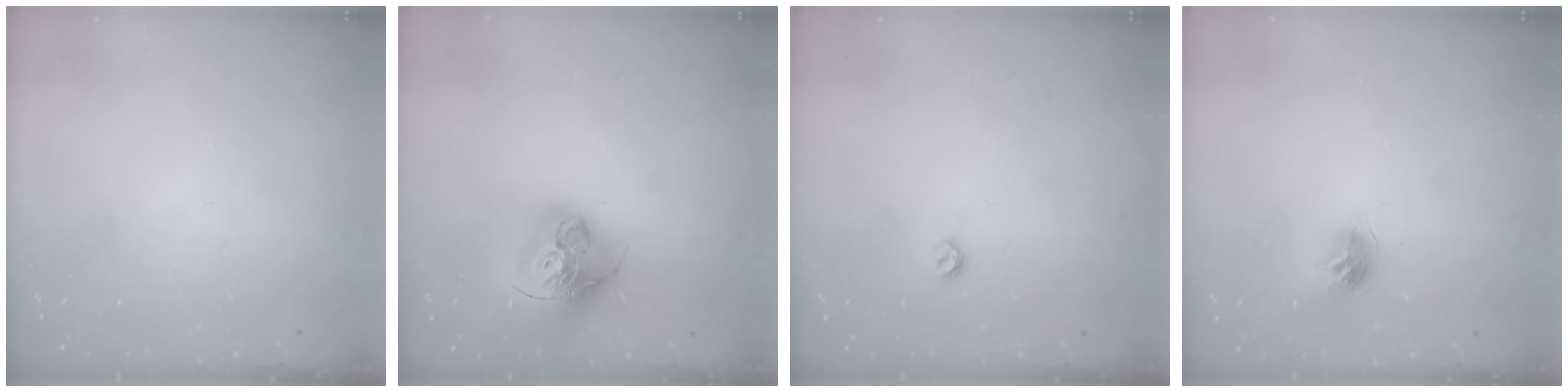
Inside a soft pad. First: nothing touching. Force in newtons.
{"total": 17.4, "press": 17.3, "slide": 1.8}
{"total": 4.0, "press": 3.9, "slide": 0.8}
{"total": 8.6, "press": 8.6, "slide": 0.0}